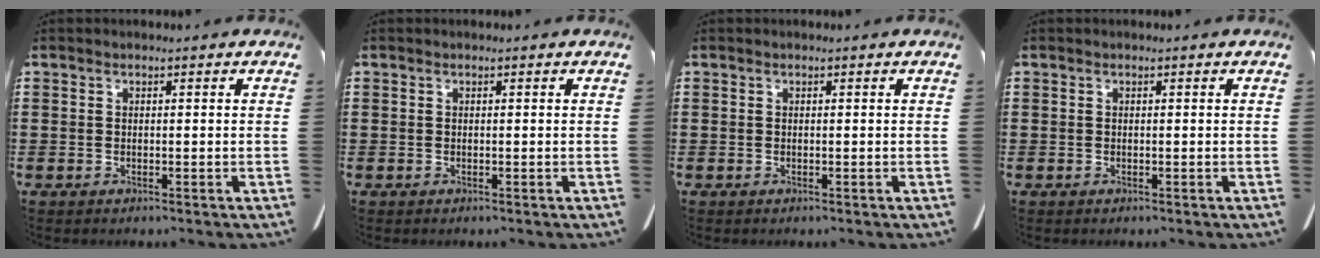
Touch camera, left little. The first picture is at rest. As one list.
[{"total": 0.0}, {"total": 0.0}, {"total": 0.0}]